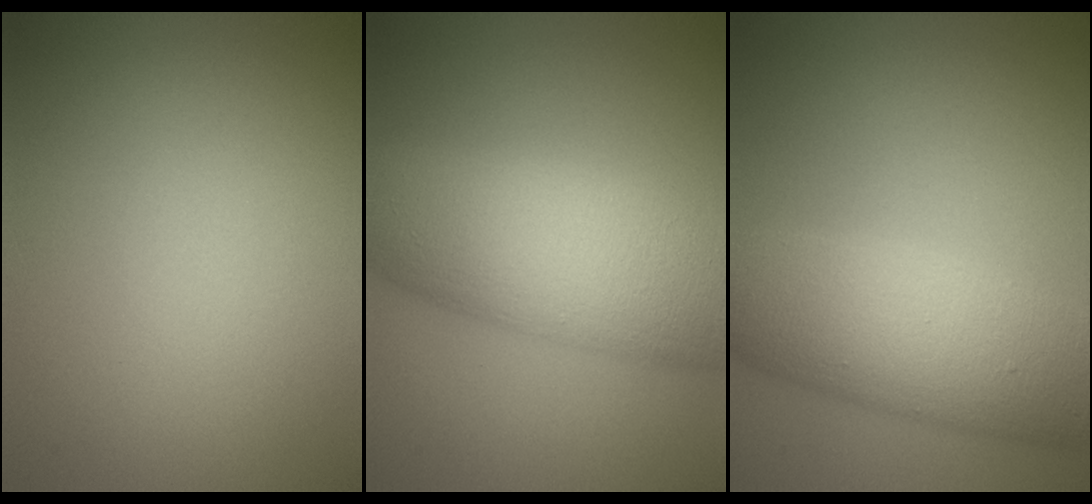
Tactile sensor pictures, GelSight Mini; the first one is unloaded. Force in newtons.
{"total": 11.2, "press": 11.2, "slide": 0.3}
{"total": 9.0, "press": 9.0, "slide": 0.2}